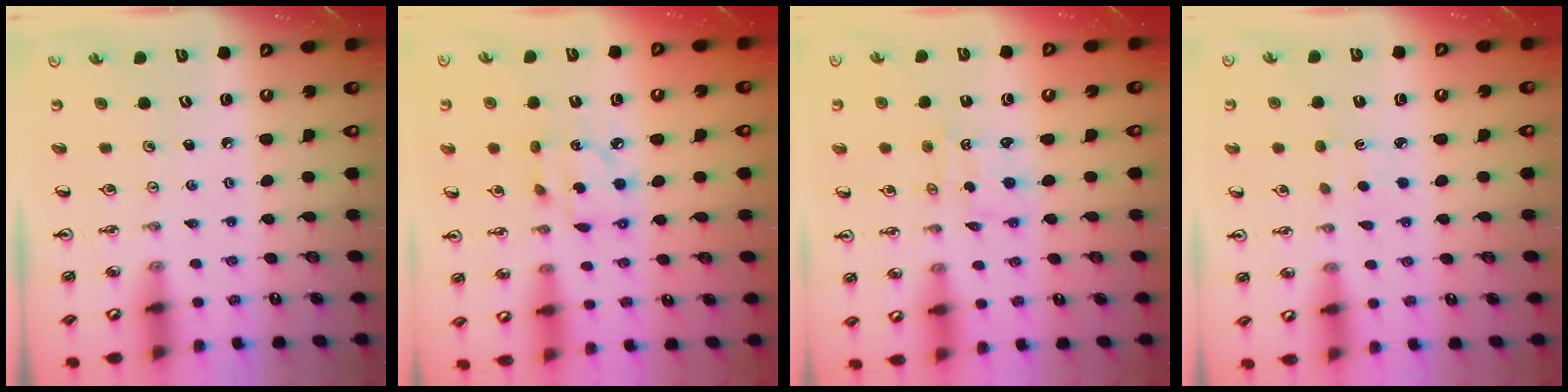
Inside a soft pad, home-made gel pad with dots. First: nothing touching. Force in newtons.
{"total": 7.0, "press": 7.0, "slide": 0.4}
{"total": 1.0, "press": 0.9, "slide": 0.5}
{"total": 1.3, "press": 1.3, "slide": 0.3}